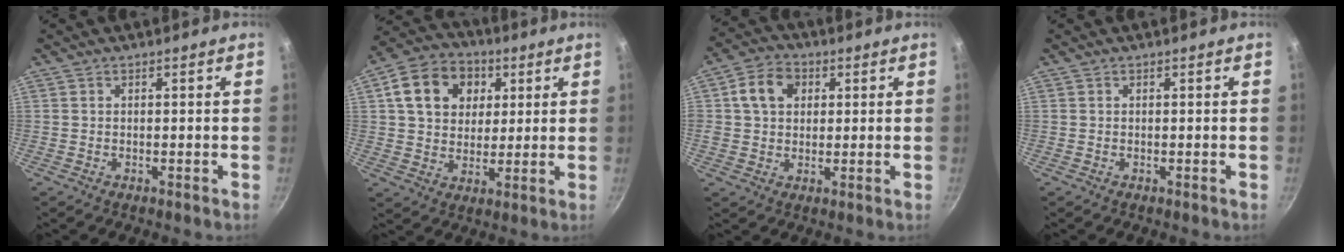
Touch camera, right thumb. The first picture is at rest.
{"total": 14.3, "force": [4.5, 11.3, 7.5], "torque": [-0.106, 0.007, 0.067]}
{"total": 7.8, "force": [2.2, 6.2, 4.2], "torque": [-0.055, 0.008, 0.026]}
{"total": 0.0}